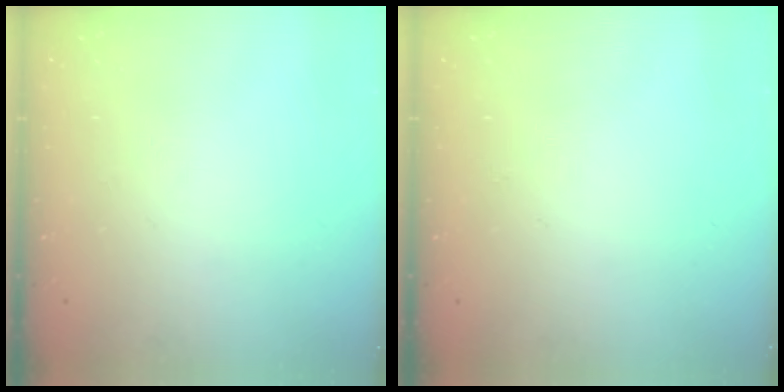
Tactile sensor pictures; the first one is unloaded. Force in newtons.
{"total": 0.0}